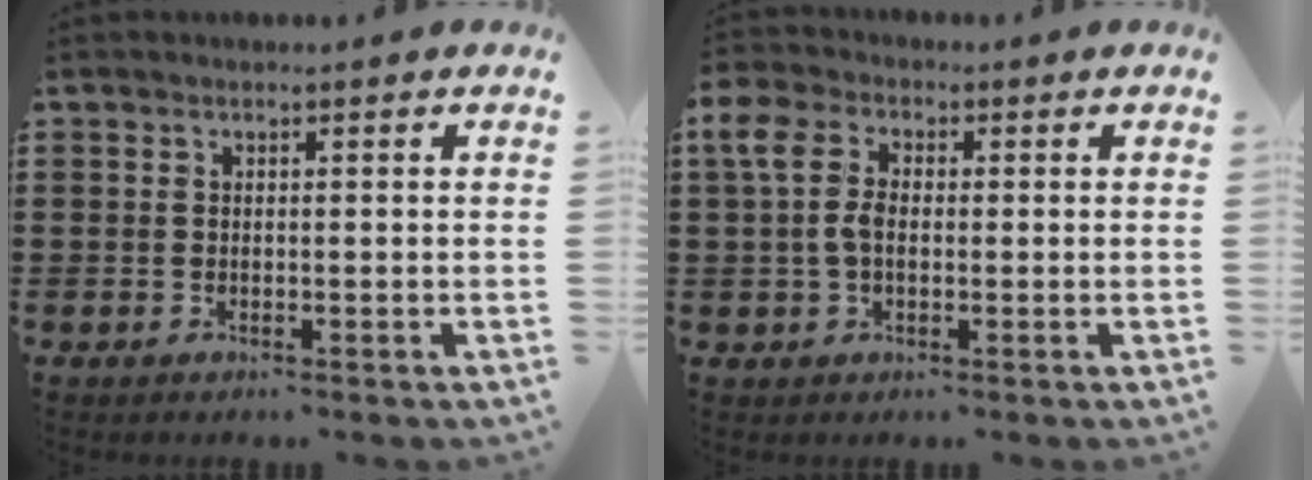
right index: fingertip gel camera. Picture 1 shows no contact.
{"total": 5.9, "force": [0.4, 4.0, 4.3], "torque": [-0.112, 0.008, 0.000]}